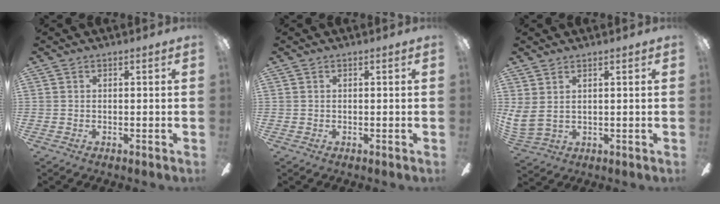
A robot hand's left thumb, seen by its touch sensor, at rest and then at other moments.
{"total": 0.0}
{"total": 4.4, "force": [2.6, 2.2, 2.8], "torque": [-0.071, -0.011, 0.048]}